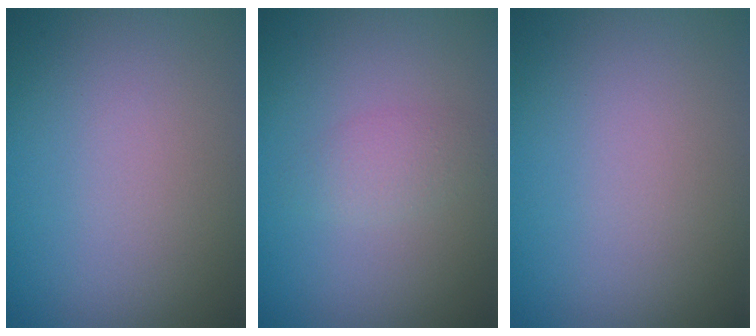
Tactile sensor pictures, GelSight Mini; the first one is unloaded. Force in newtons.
{"total": 1.7, "press": 1.7, "slide": 0.0}
{"total": 0.0}